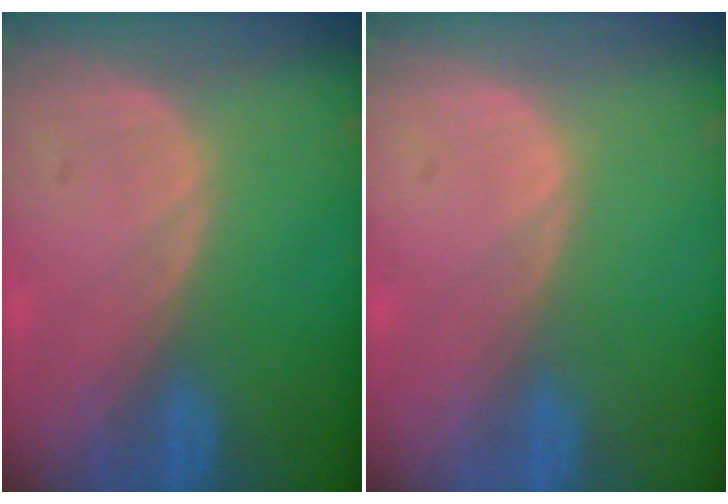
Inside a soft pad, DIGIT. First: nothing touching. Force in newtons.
{"total": 0.0}